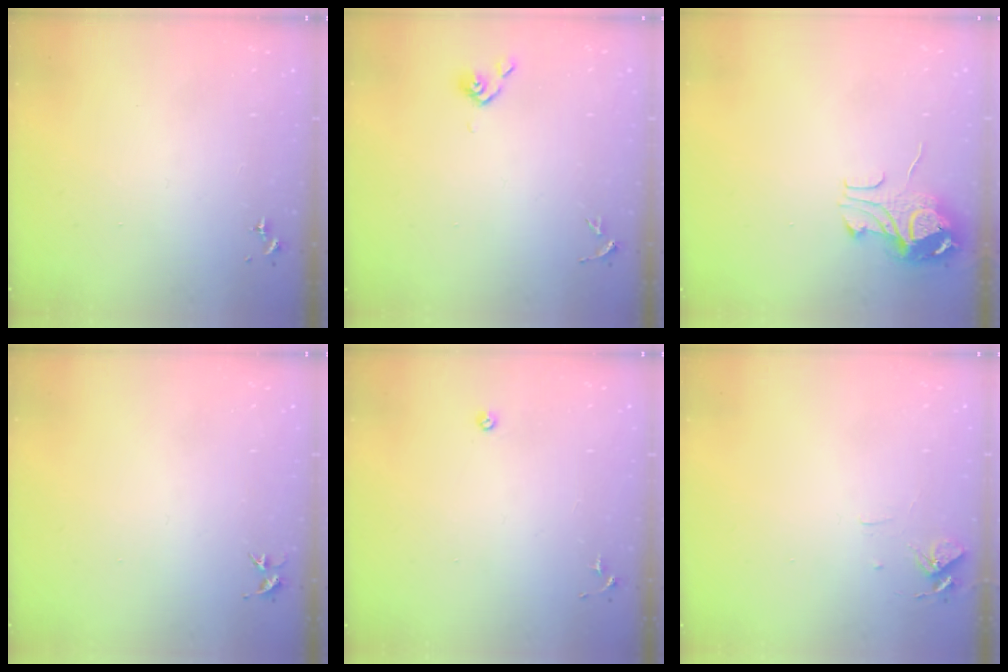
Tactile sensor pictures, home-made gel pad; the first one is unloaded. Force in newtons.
{"total": 3.5, "press": 3.4, "slide": 0.9}
{"total": 9.8, "press": 9.8, "slide": 1.2}
{"total": 3.7, "press": 3.7, "slide": 0.4}
{"total": 3.4, "press": 3.3, "slide": 0.7}
{"total": 6.2, "press": 6.2, "slide": 0.5}